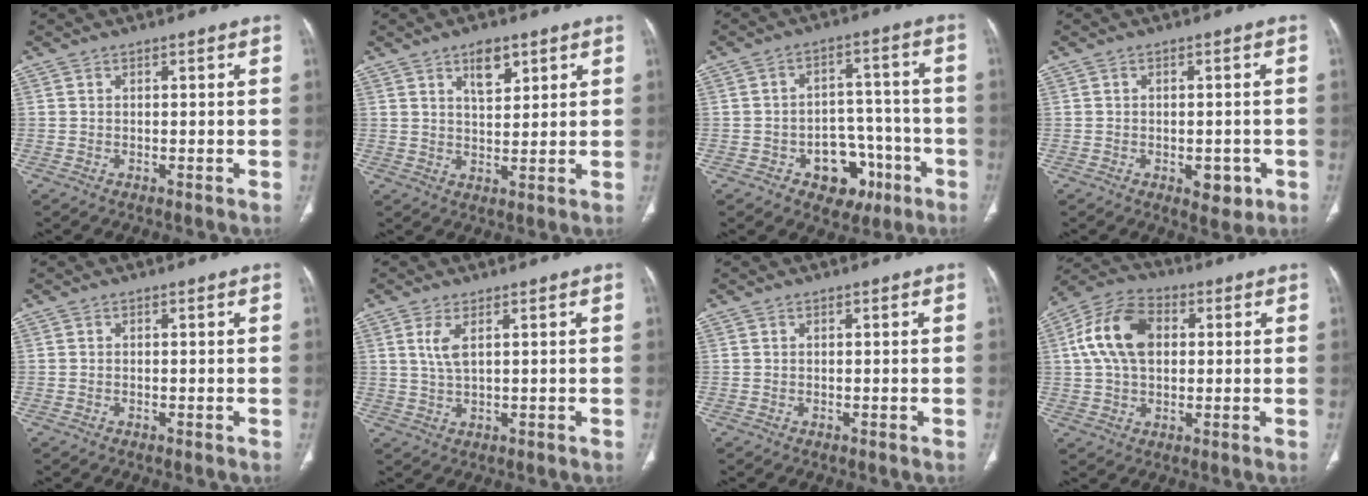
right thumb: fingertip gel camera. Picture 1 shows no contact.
{"total": 5.7, "force": [3.2, 2.7, 3.9], "torque": [-0.049, -0.021, 0.054]}
{"total": 10.8, "force": [-4.9, 7.8, 5.6], "torque": [-0.034, 0.050, -0.060]}
{"total": 4.5, "force": [-1.6, 2.7, 3.2], "torque": [-0.022, 0.002, -0.013]}
{"total": 0.0}
{"total": 3.6, "force": [1.4, 1.1, 3.2], "torque": [-0.076, -0.004, 0.036]}
{"total": 0.0}
{"total": 13.1, "force": [2.3, 8.6, 9.6], "torque": [-0.177, 0.021, 0.033]}